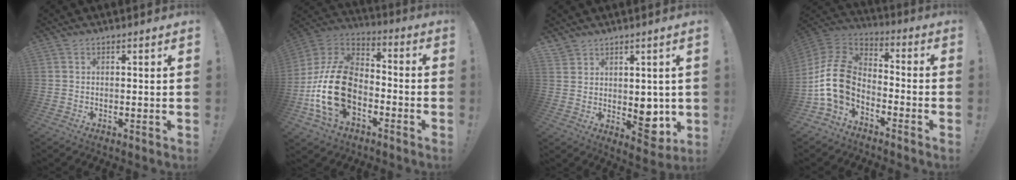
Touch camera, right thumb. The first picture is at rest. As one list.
[{"total": 22.0, "force": [-6.0, 14.4, 15.6], "torque": [-0.306, 0.038, -0.090]}, {"total": 7.9, "force": [1.1, 6.4, 4.5], "torque": [-0.035, -0.020, 0.033]}, {"total": 14.9, "force": [-4.5, 10.1, 10.0], "torque": [-0.195, 0.023, -0.074]}]